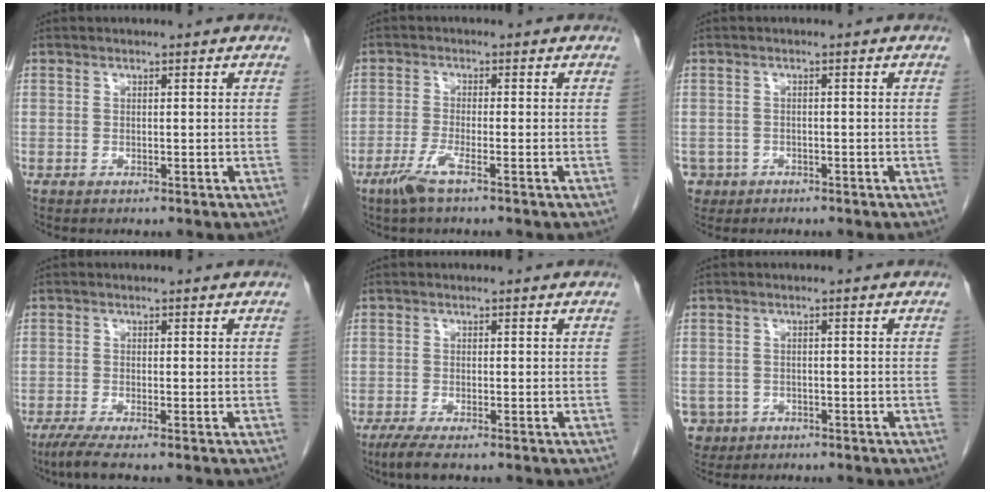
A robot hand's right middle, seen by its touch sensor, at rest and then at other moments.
{"total": 3.7, "force": [-2.3, -0.1, 2.9], "torque": [-0.064, -0.009, -0.051]}
{"total": 2.8, "force": [-1.5, 2.3, 0.0], "torque": [0.000, 0.007, -0.025]}
{"total": 3.1, "force": [-2.2, -0.2, 2.2], "torque": [-0.049, -0.012, -0.047]}
{"total": 2.7, "force": [-1.9, 0.1, 1.9], "torque": [-0.043, -0.010, -0.040]}
{"total": 3.5, "force": [-1.8, 3.0, 0.2], "torque": [-0.002, 0.007, -0.028]}